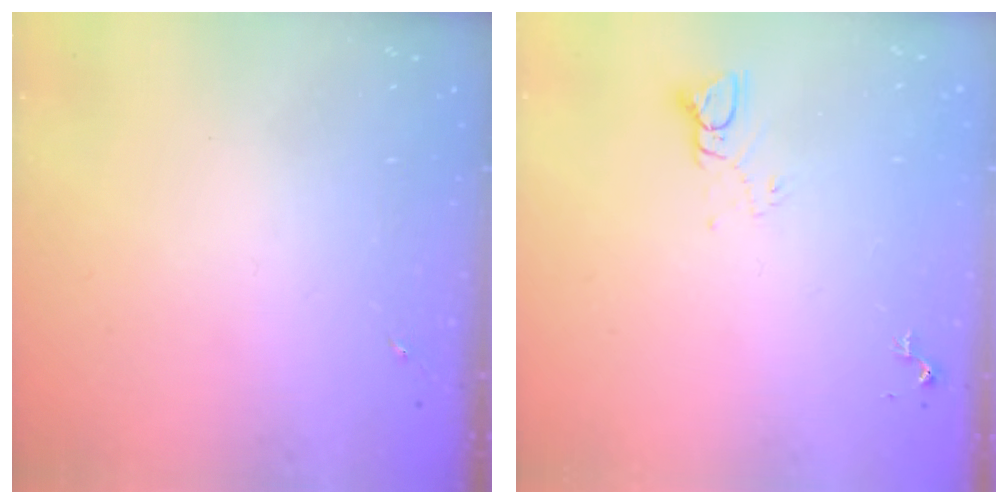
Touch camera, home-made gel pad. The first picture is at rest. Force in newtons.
{"total": 3.9, "press": 3.9, "slide": 0.3}